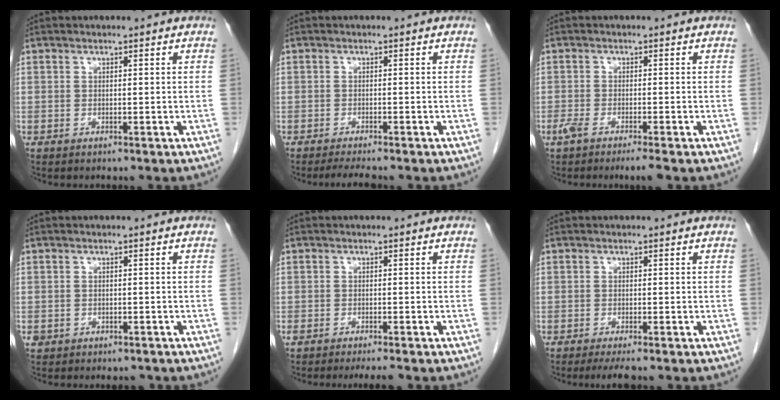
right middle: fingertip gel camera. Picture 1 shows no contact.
{"total": 2.9, "force": [-2.5, 0.0, 1.4], "torque": [-0.025, -0.008, -0.040]}
{"total": 3.8, "force": [-2.7, 0.2, 2.7], "torque": [-0.048, -0.008, -0.048]}
{"total": 2.5, "force": [-1.7, 1.7, 0.6], "torque": [-0.012, 0.008, -0.020]}
{"total": 3.5, "force": [-3.0, 0.3, 1.8], "torque": [-0.025, -0.006, -0.045]}
{"total": 2.9, "force": [-2.2, 0.1, 1.8], "torque": [-0.027, -0.006, -0.037]}